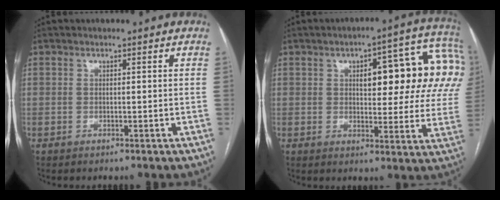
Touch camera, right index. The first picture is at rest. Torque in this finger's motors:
{"motor_torque": [0.82, 0.00, 0.34, 0.12]}